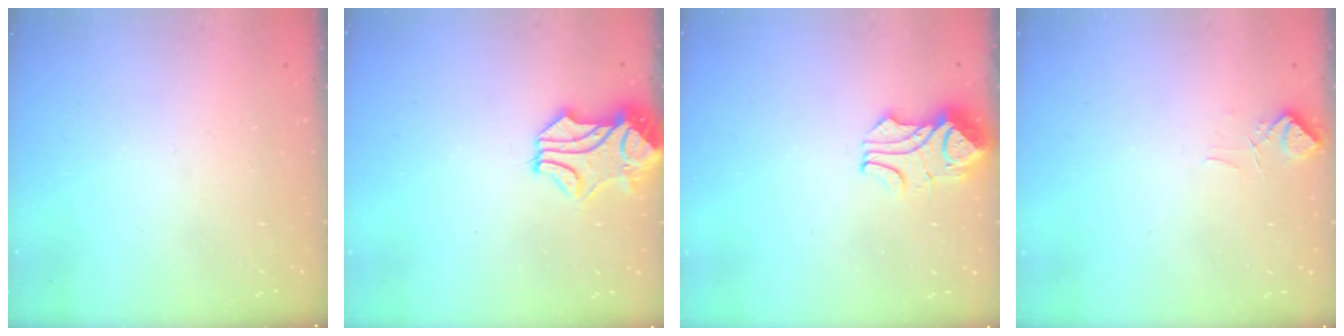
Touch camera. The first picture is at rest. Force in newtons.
{"total": 1.0, "press": 0.3, "slide": 0.9}
{"total": 3.3, "press": 3.2, "slide": 1.0}
{"total": 1.0, "press": 0.6, "slide": 0.8}